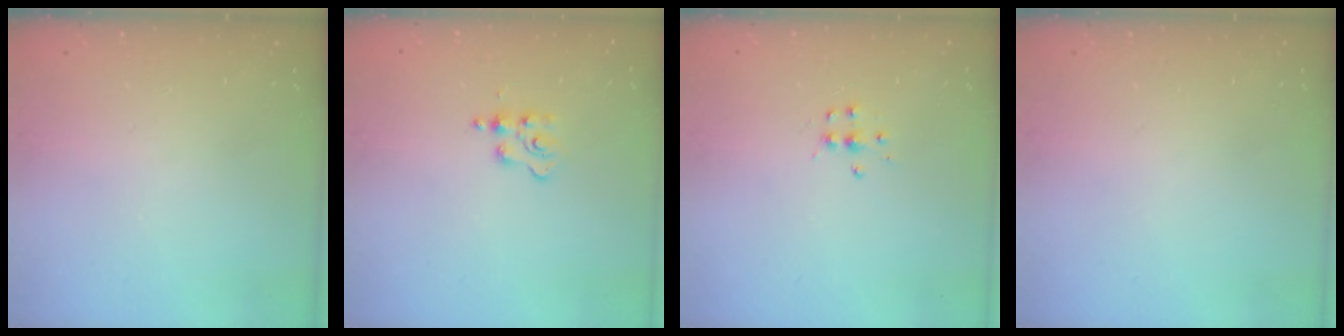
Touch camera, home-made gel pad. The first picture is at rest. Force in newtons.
{"total": 2.4, "press": 2.4, "slide": 0.3}
{"total": 4.5, "press": 4.5, "slide": 0.4}
{"total": 0.0}